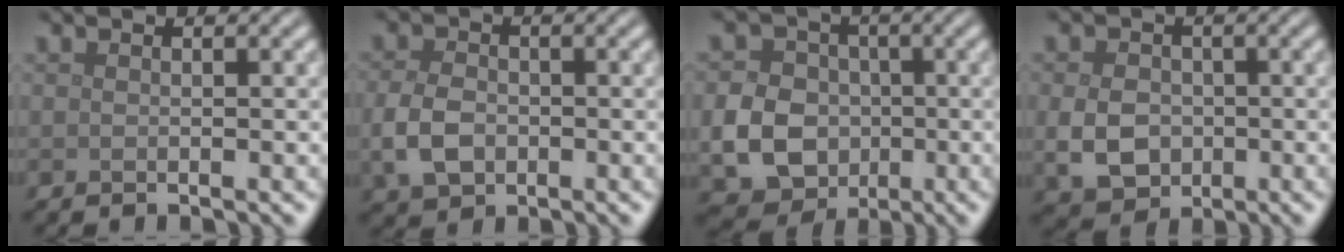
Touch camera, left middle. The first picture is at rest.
{"total": 4.0, "force": [-0.9, 2.9, 2.6], "torque": [-0.061, -0.006, -0.021]}
{"total": 6.1, "force": [-1.2, 5.2, 2.9], "torque": [-0.053, -0.003, -0.032]}
{"total": 4.6, "force": [-0.6, 3.6, 2.7], "torque": [-0.064, -0.009, -0.012]}